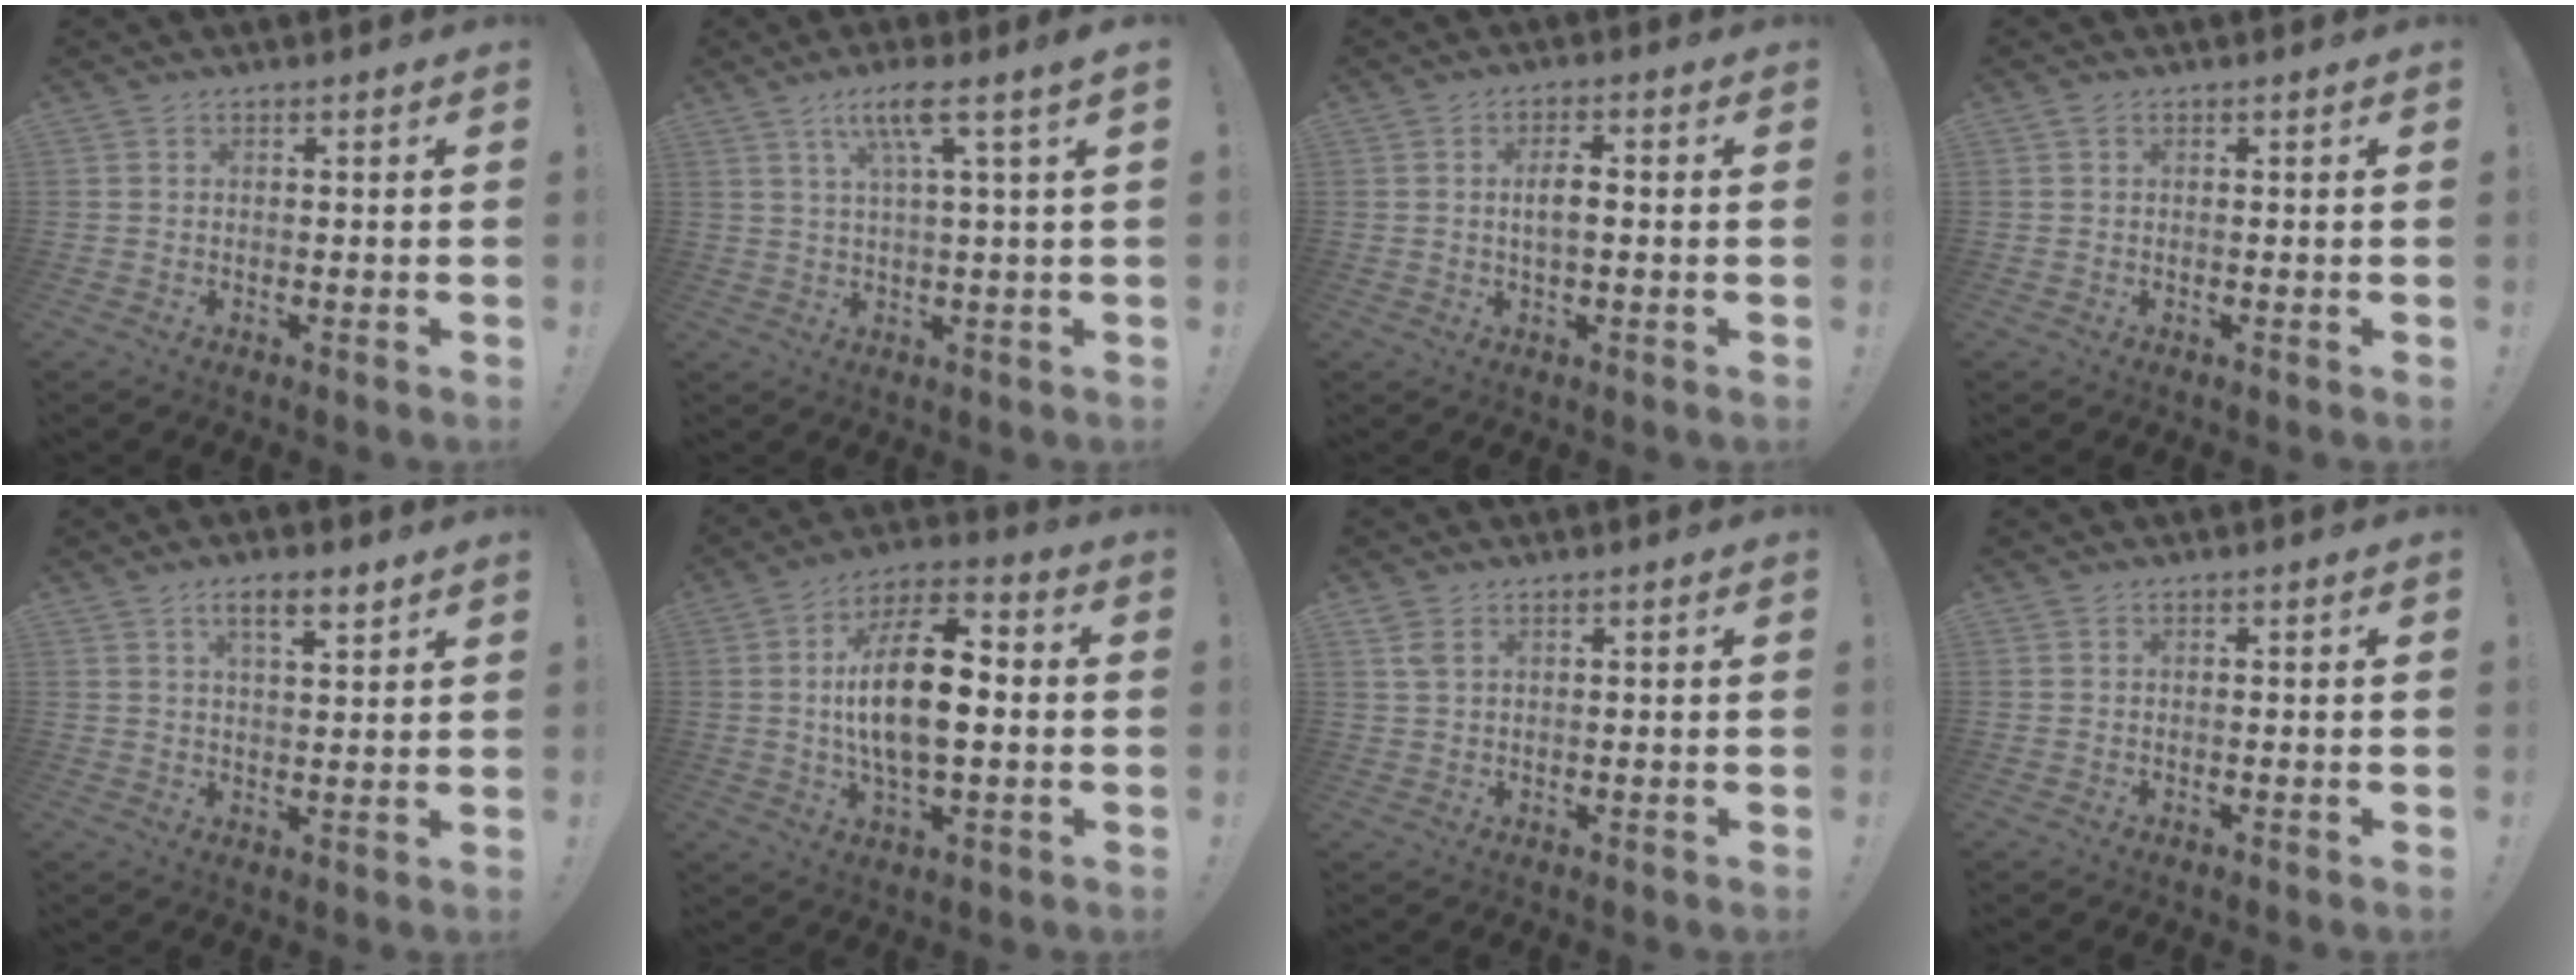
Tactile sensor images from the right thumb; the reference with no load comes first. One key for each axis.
{"total": 8.0, "fx": 3.1, "fy": 0.1, "fz": 7.4, "tx": -0.137, "ty": 0.000, "tz": 0.048}
{"total": 4.5, "fx": -0.1, "fy": 1.8, "fz": 4.1, "tx": -0.069, "ty": 0.007, "tz": -0.006}
{"total": 0.7, "fx": 0.4, "fy": 0.6, "fz": 0.3, "tx": -0.006, "ty": 0.002, "tz": 0.007}
{"total": 5.9, "fx": 3.7, "fy": 1.4, "fz": 4.3, "tx": -0.068, "ty": -0.015, "tz": 0.061}
{"total": 17.2, "fx": 0.1, "fy": 8.0, "fz": 15.3, "tx": -0.276, "ty": 0.009, "tz": -0.007}
{"total": 2.5, "fx": 1.4, "fy": 1.0, "fz": 1.8, "tx": -0.037, "ty": 0.000, "tz": 0.026}
{"total": 0.0}